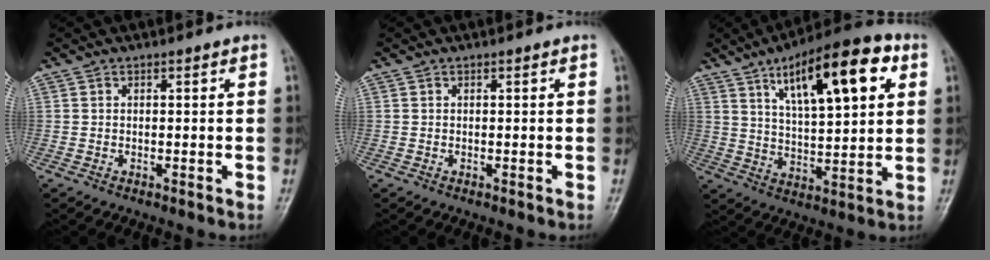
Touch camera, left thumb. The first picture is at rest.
{"total": 0.0}
{"total": 18.8, "force": [7.9, 6.6, 15.7], "torque": [-0.210, -0.013, 0.124]}